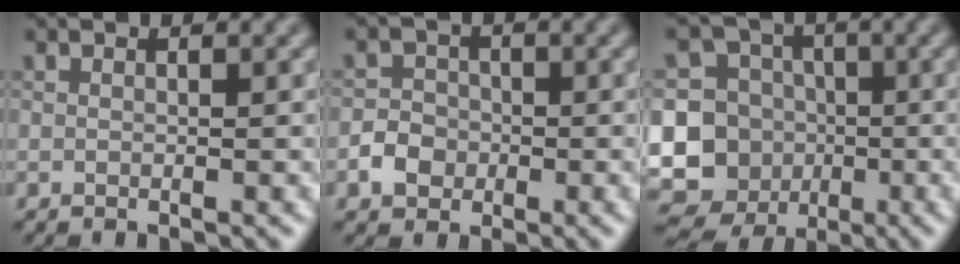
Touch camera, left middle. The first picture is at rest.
{"total": 2.5, "force": [-0.9, 2.2, 0.9], "torque": [-0.008, 0.002, -0.021]}
{"total": 16.2, "force": [-4.5, 15.2, 3.5], "torque": [-0.103, -0.015, -0.088]}